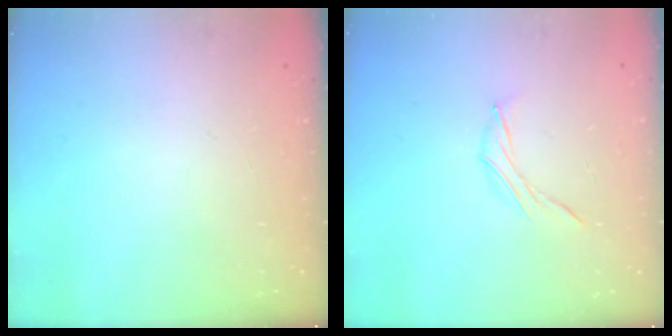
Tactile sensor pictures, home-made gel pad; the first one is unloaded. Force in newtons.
{"total": 6.1, "press": 6.0, "slide": 1.5}